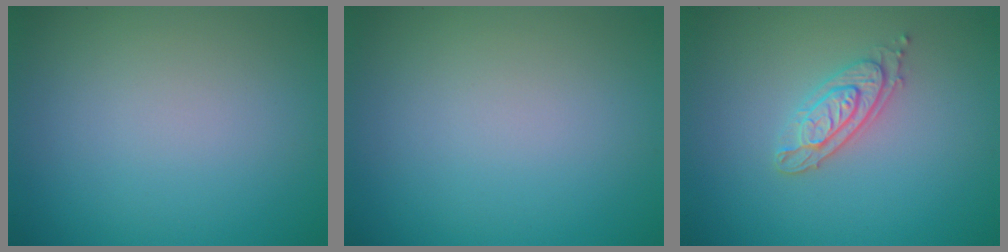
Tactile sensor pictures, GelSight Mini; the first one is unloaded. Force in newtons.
{"total": 0.0}
{"total": 2.6, "press": 2.4, "slide": 1.0}